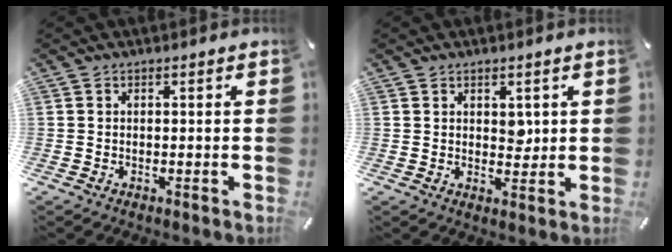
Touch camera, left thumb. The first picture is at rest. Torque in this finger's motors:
{"motor_torque": [0.63, 0.55, 0.04, -0.36, 0.09]}